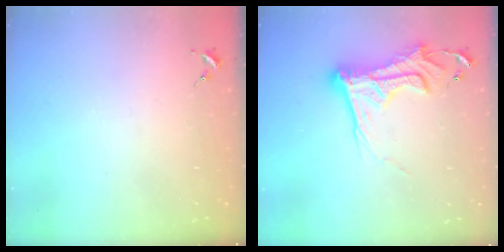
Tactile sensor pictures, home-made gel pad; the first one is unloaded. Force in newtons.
{"total": 17.0, "press": 17.0, "slide": 1.2}